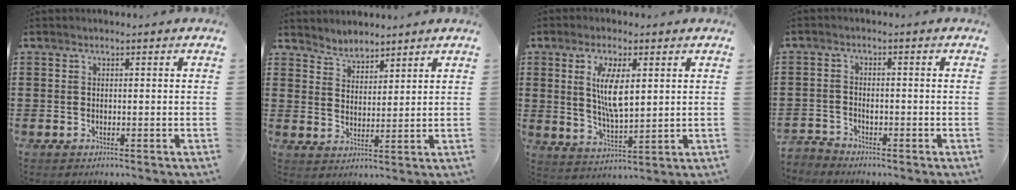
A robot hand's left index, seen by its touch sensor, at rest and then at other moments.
{"total": 3.5, "force": [3.3, 0.9, -0.5], "torque": [-0.005, -0.007, 0.063]}
{"total": 7.5, "force": [2.2, 2.6, 6.7], "torque": [-0.128, 0.003, 0.037]}
{"total": 1.9, "force": [-1.7, 0.8, 0.2], "torque": [-0.012, 0.004, -0.037]}